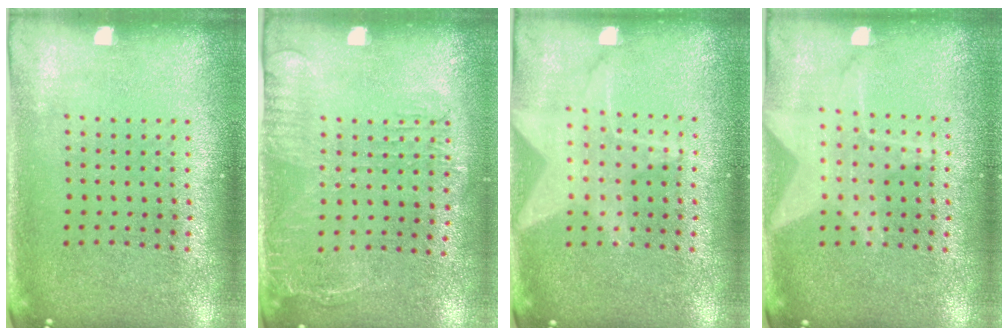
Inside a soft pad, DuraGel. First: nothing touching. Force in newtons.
{"total": 1.6, "press": 1.2, "slide": 1.0}
{"total": 1.4, "press": 1.4, "slide": 0.2}
{"total": 1.5, "press": 1.5, "slide": 0.4}